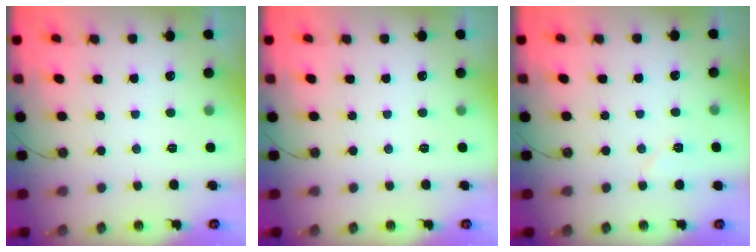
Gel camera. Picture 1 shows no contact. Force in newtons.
{"total": 0.0}
{"total": 6.0, "press": 5.7, "slide": 1.8}